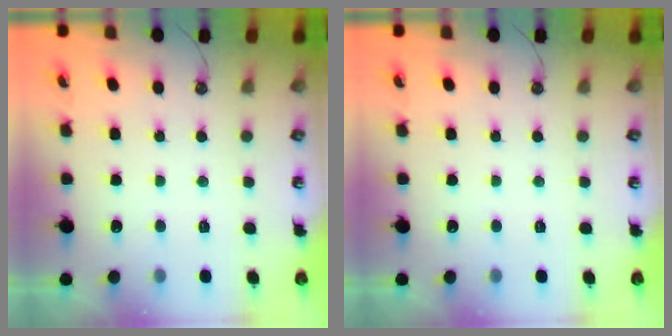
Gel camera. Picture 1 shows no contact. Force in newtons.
{"total": 0.0}